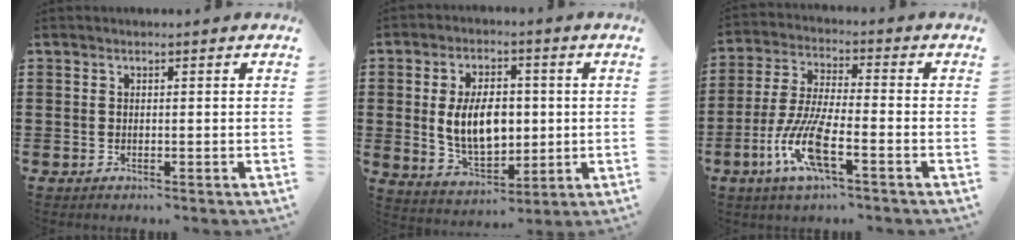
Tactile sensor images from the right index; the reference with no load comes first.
{"total": 9.2, "force": [0.5, 5.6, 7.3], "torque": [-0.131, 0.003, 0.005]}
{"total": 9.8, "force": [-4.5, 2.1, 8.4], "torque": [-0.199, -0.019, -0.087]}